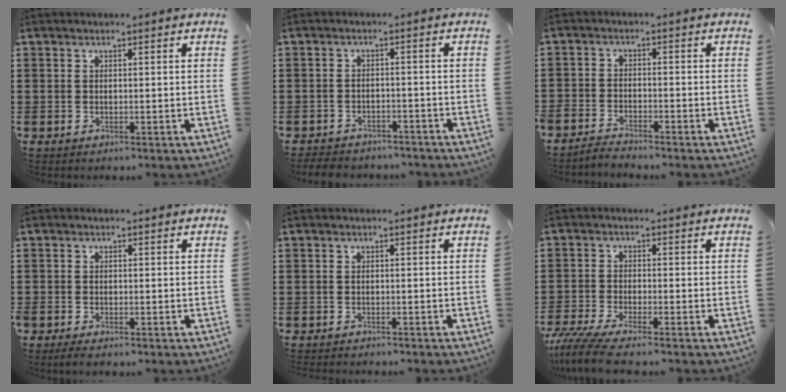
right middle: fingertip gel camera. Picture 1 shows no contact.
{"total": 2.9, "force": [-2.8, 0.6, 0.1], "torque": [-0.007, 0.000, -0.061]}
{"total": 2.7, "force": [-2.7, 0.1, -0.2], "torque": [-0.011, 0.000, -0.060]}
{"total": 1.4, "force": [-1.2, 0.4, 0.7], "torque": [-0.013, 0.002, -0.025]}
{"total": 0.9, "force": [-0.9, 0.0, 0.0], "torque": [-0.002, 0.001, -0.019]}
{"total": 4.7, "force": [-4.0, 0.0, 2.4], "torque": [-0.070, -0.024, -0.083]}